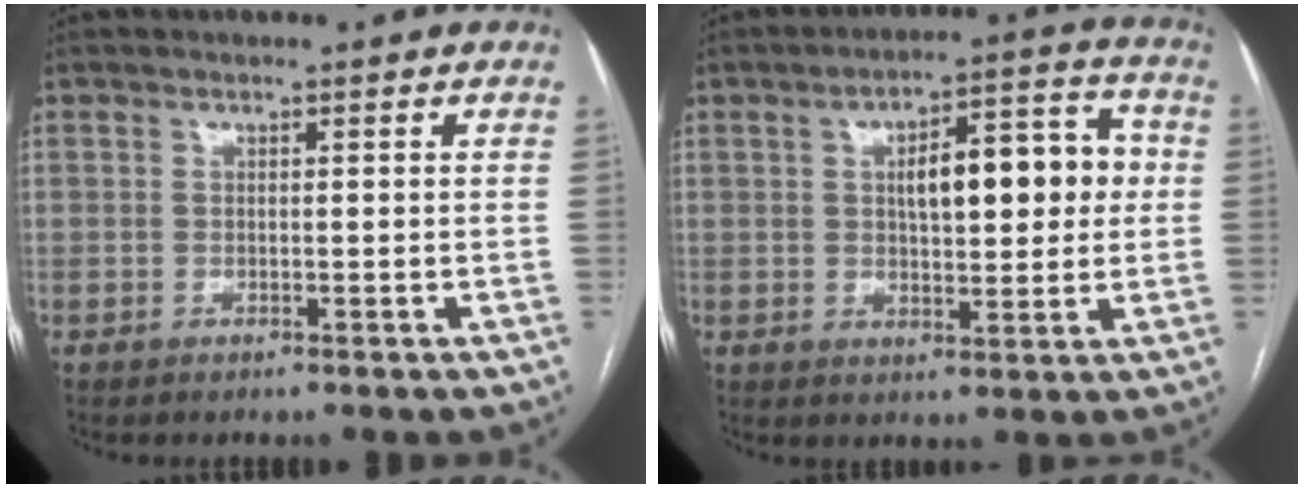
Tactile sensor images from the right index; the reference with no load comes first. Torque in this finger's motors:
{"motor_torque": [0.89, 0.53, 0.29, 0.09]}